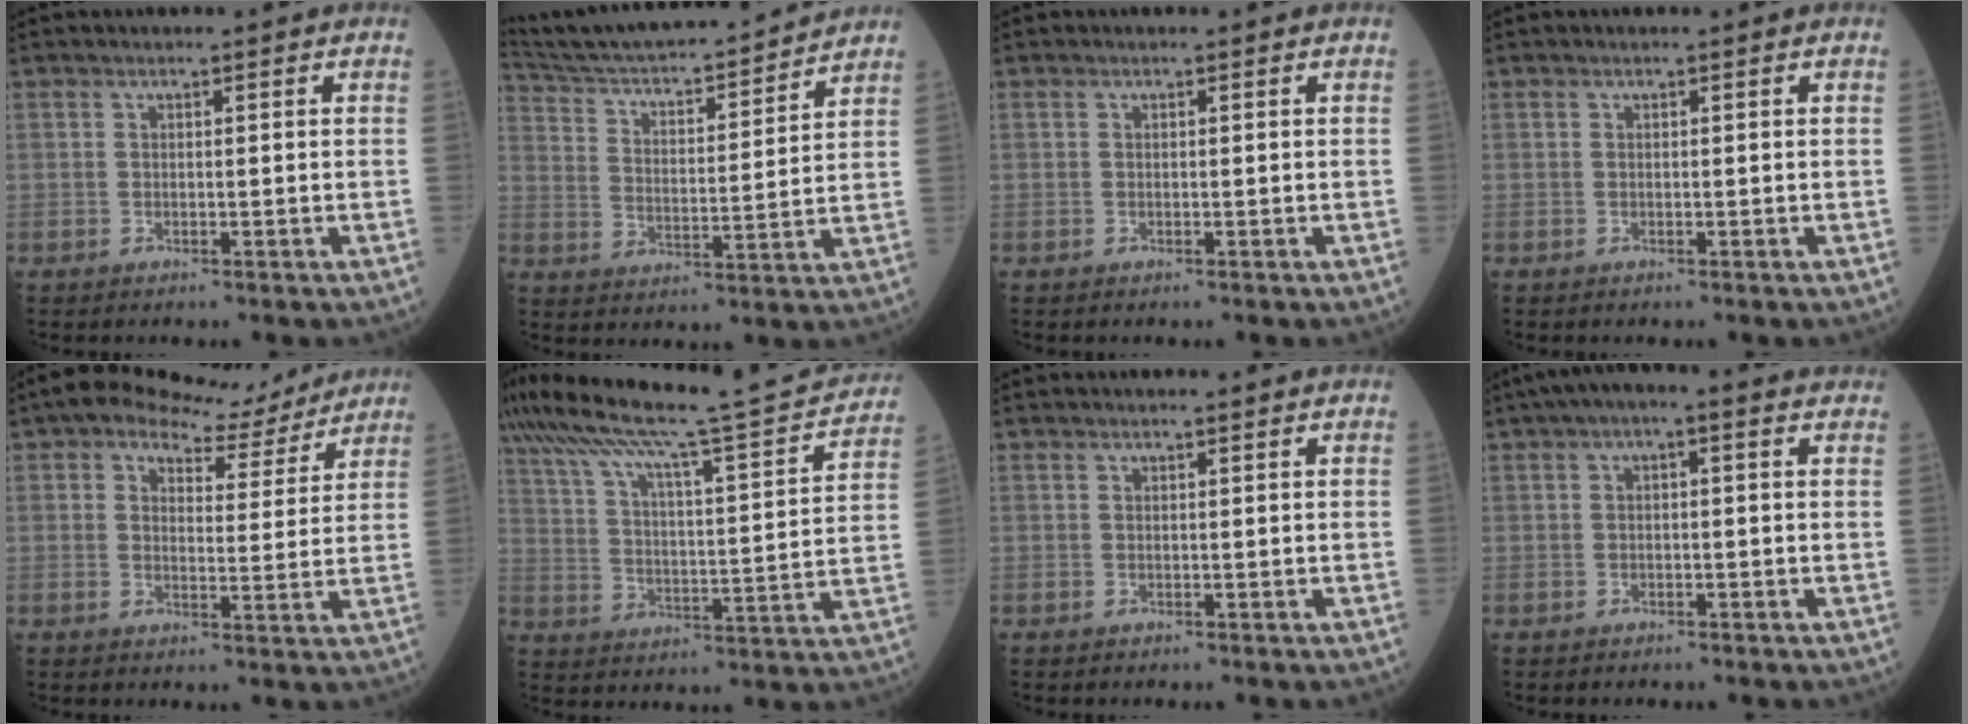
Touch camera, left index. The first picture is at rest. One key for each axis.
{"total": 21.4, "fx": 19.9, "fy": 2.0, "fz": 7.7, "tx": -0.131, "ty": 0.004, "tz": 0.302}
{"total": 0.0}
{"total": 0.0}
{"total": 8.1, "fx": 7.0, "fy": 3.3, "fz": 2.3, "tx": -0.035, "ty": 0.013, "tz": 0.090}
{"total": 25.5, "fx": 22.3, "fy": 1.4, "fz": 12.3, "tx": -0.213, "ty": -0.006, "tz": 0.313}
{"total": 0.6, "fx": 0.5, "fy": -0.1, "fz": 0.3, "tx": -0.004, "ty": 0.006, "tz": 0.011}
{"total": 4.3, "fx": 2.0, "fy": 1.2, "fz": 3.6, "tx": -0.052, "ty": 0.033, "tz": 0.022}